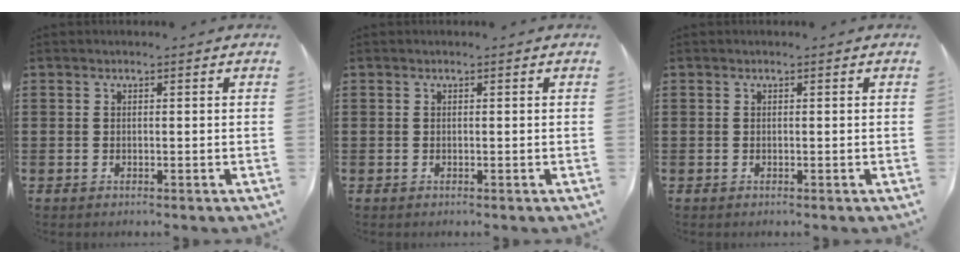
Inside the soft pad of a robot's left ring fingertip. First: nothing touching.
{"total": 0.0}
{"total": 0.0}